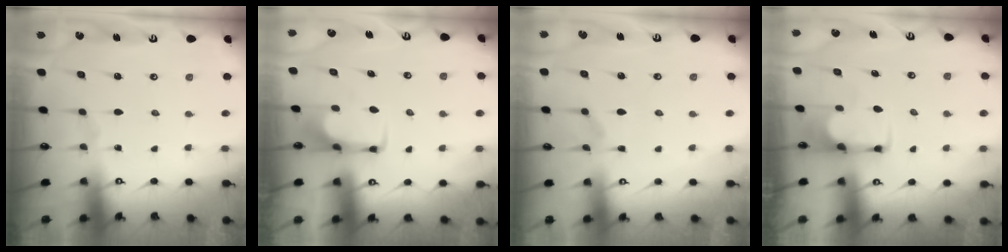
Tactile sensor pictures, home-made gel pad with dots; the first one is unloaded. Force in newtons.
{"total": 1.7, "press": 1.7, "slide": 0.4}
{"total": 1.1, "press": 0.1, "slide": 1.1}
{"total": 1.9, "press": 1.7, "slide": 0.9}